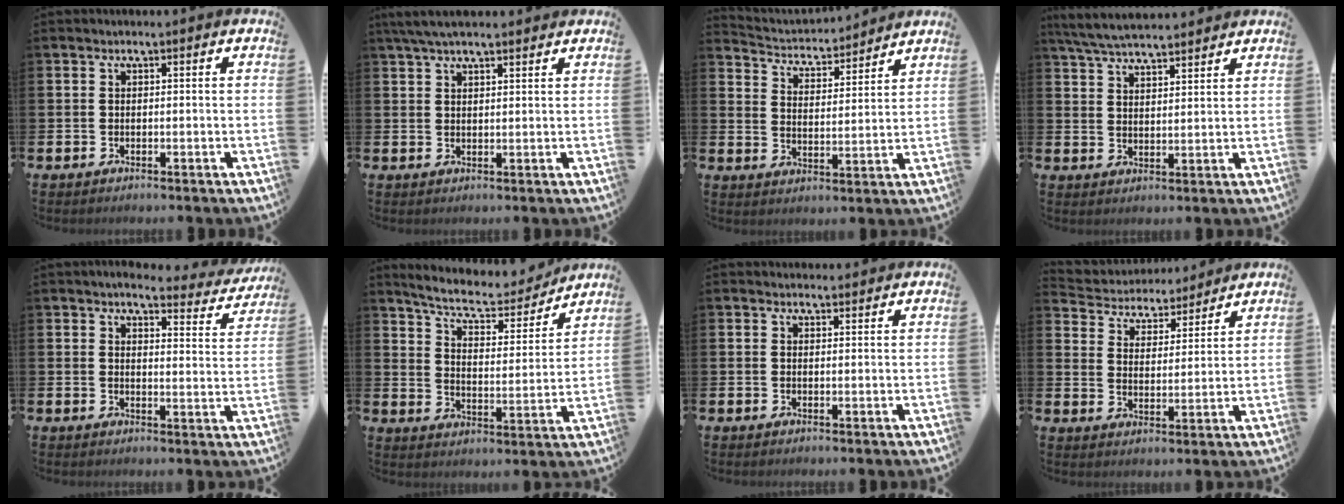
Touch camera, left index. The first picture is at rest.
{"total": 4.3, "force": [3.7, 1.0, 2.0], "torque": [-0.048, -0.005, 0.068]}
{"total": 4.1, "force": [4.0, 1.0, 0.0], "torque": [-0.026, -0.035, 0.064]}
{"total": 5.6, "force": [5.4, 0.5, 1.3], "torque": [-0.048, -0.020, 0.100]}
{"total": 3.7, "force": [3.5, 0.7, 0.9], "torque": [-0.024, -0.026, 0.056]}
{"total": 8.4, "force": [7.7, 1.7, 2.8], "torque": [-0.077, -0.054, 0.129]}
{"total": 1.6, "force": [1.6, 0.4, 0.0], "torque": [0.007, -0.005, 0.027]}
{"total": 4.7, "force": [4.4, 1.6, -0.1], "torque": [-0.033, -0.037, 0.073]}